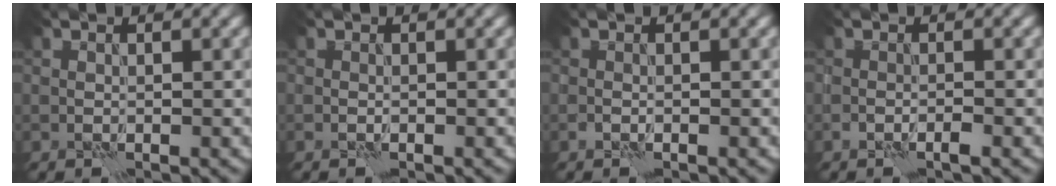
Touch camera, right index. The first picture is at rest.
{"total": 0.0}
{"total": 0.6, "force": [-0.4, 0.3, 0.4], "torque": [-0.008, 0.003, -0.008]}
{"total": 1.1, "force": [-0.8, 0.2, 0.8], "torque": [-0.016, 0.002, -0.016]}